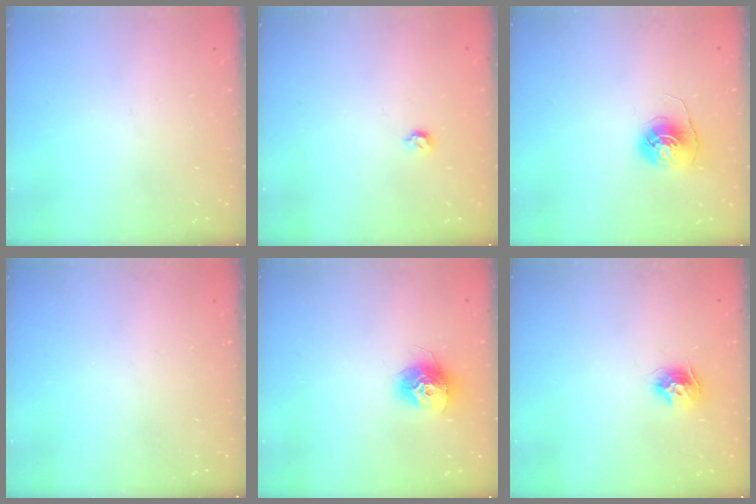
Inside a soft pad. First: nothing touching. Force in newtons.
{"total": 3.9, "press": 3.8, "slide": 0.8}
{"total": 6.1, "press": 6.1, "slide": 0.4}
{"total": 0.0}
{"total": 11.8, "press": 11.8, "slide": 0.9}
{"total": 9.6, "press": 9.6, "slide": 0.7}